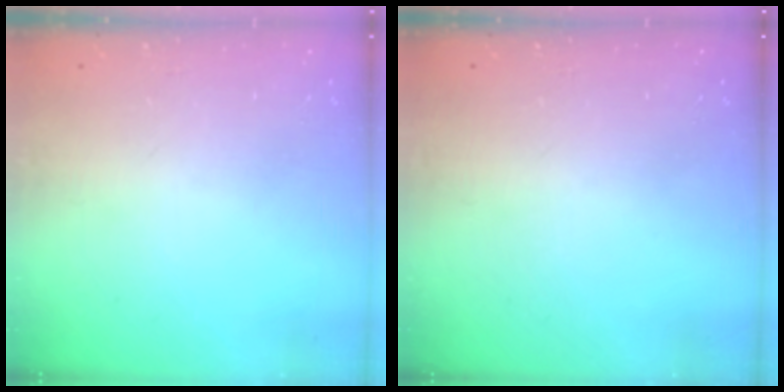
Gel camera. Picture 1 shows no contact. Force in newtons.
{"total": 0.0}